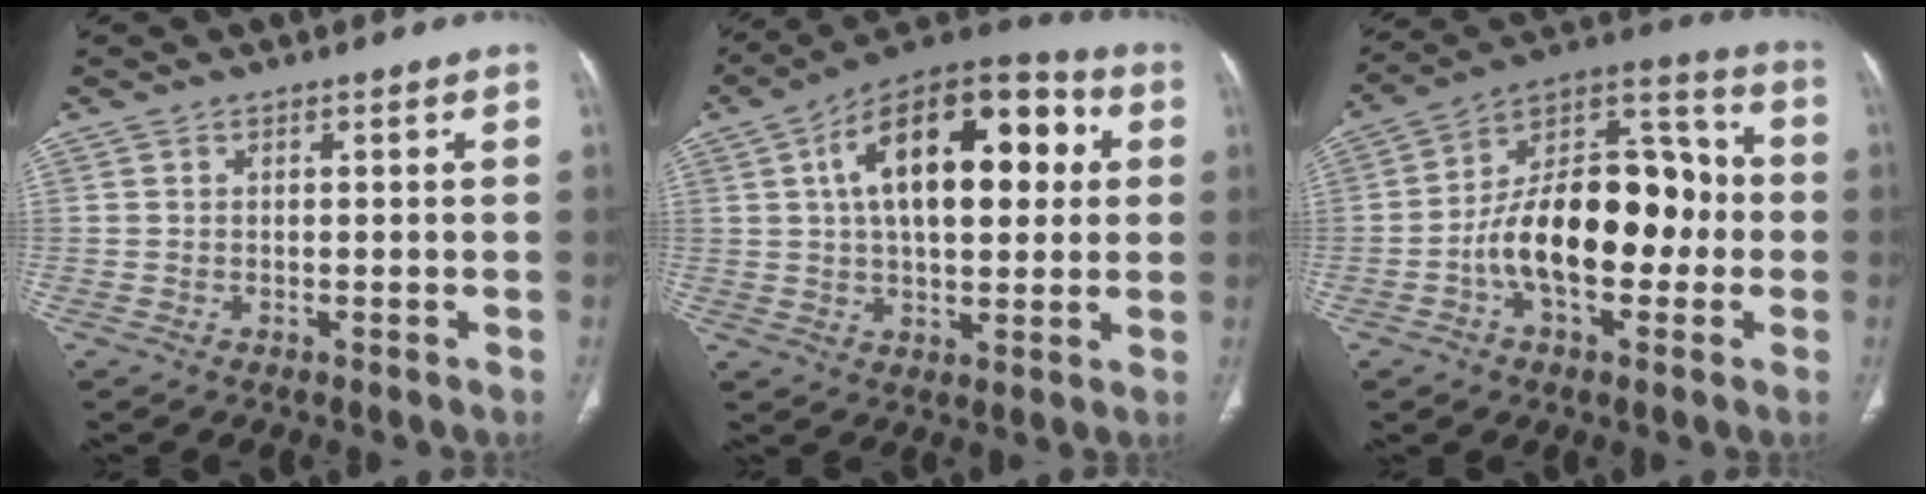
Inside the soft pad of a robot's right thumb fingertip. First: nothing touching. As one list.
[{"total": 22.2, "force": [4.9, 11.5, 18.4], "torque": [-0.257, 0.022, 0.065]}, {"total": 20.8, "force": [-2.9, 11.6, 17.0], "torque": [-0.250, 0.048, -0.051]}]